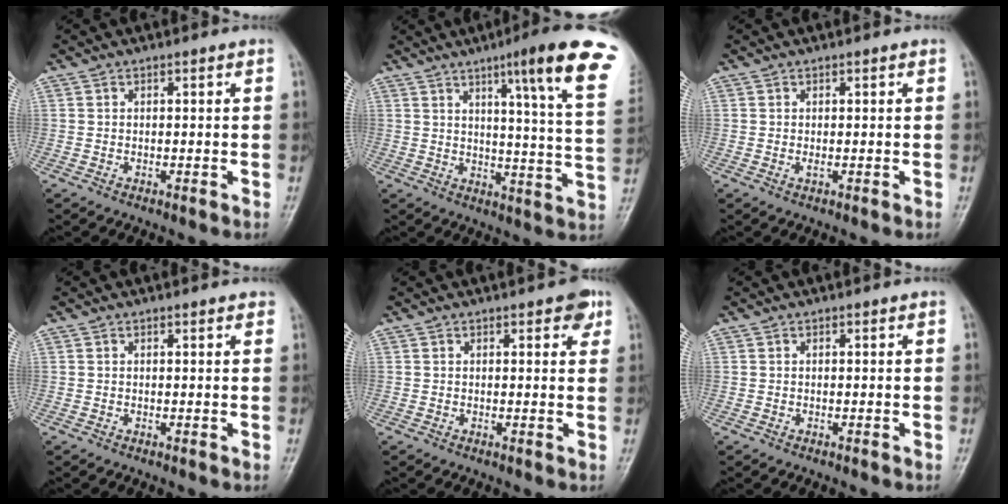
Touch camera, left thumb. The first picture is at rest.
{"total": 19.4, "force": [10.6, 1.3, 16.2], "torque": [-0.197, -0.042, 0.129]}
{"total": 1.0, "force": [0.1, 0.3, 0.9], "torque": [-0.016, 0.004, 0.005]}
{"total": 1.0, "force": [0.7, 0.3, 0.6], "torque": [-0.006, 0.000, 0.007]}
{"total": 3.2, "force": [1.7, 1.4, 2.3], "torque": [-0.014, -0.003, 0.016]}
{"total": 0.0}